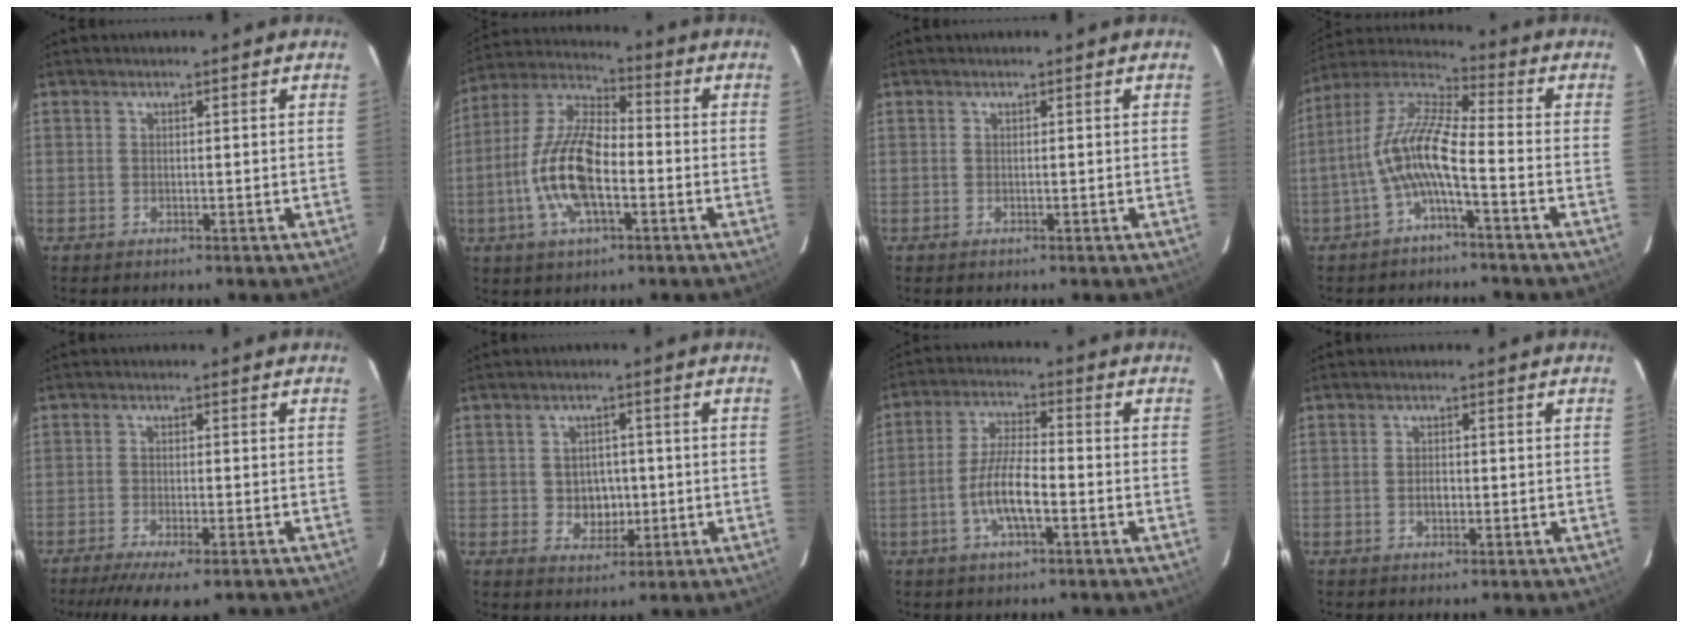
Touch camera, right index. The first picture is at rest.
{"total": 14.8, "force": [-3.9, 6.0, 13.0], "torque": [-0.271, 0.002, -0.079]}
{"total": 0.0}
{"total": 10.1, "force": [-3.4, 1.7, 9.3], "torque": [-0.204, 0.015, -0.069]}
{"total": 10.5, "force": [-8.0, 2.4, 6.4], "torque": [-0.139, -0.038, -0.129]}
{"total": 4.9, "force": [-0.5, 4.3, 2.4], "torque": [-0.045, 0.007, 0.002]}
{"total": 8.2, "force": [-3.0, 2.0, 7.4], "torque": [-0.151, 0.003, -0.057]}
{"total": 1.8, "force": [-0.5, 1.1, 1.4], "torque": [-0.027, 0.003, -0.010]}